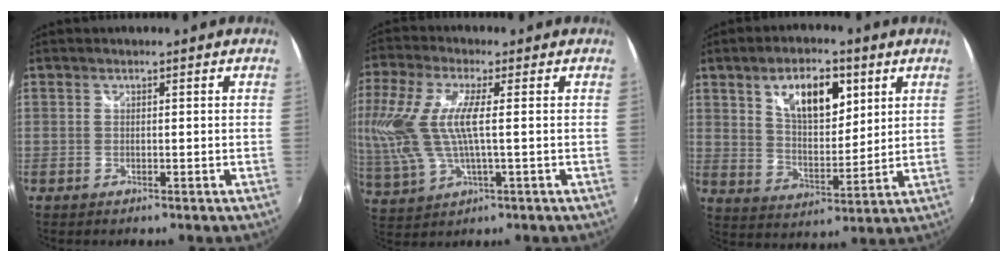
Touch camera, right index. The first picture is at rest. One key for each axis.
{"total": 15.2, "fx": 1.2, "fy": 5.1, "fz": 14.3, "tx": -0.292, "ty": -0.003, "tz": 0.031}
{"total": 11.8, "fx": 5.4, "fy": 5.8, "fz": 8.8, "tx": -0.143, "ty": 0.010, "tz": 0.094}